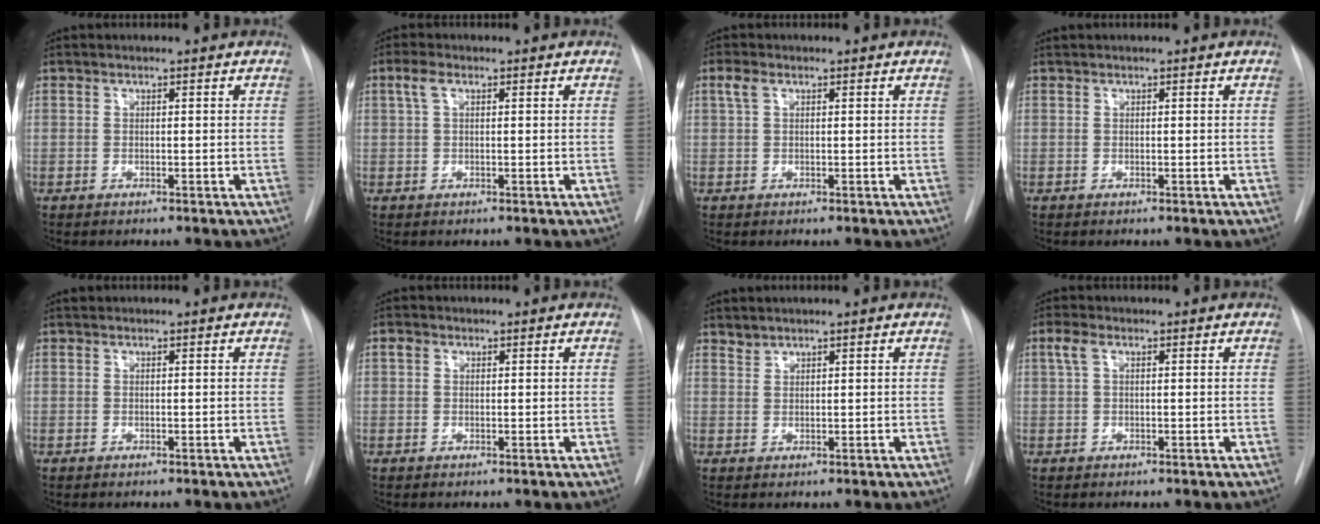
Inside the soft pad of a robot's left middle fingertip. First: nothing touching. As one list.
[{"total": 2.3, "force": [1.0, 1.0, 1.9], "torque": [-0.045, 0.017, 0.022]}, {"total": 2.0, "force": [0.9, 1.0, 1.5], "torque": [-0.037, 0.017, 0.022]}, {"total": 0.0}, {"total": 0.0}, {"total": 1.5, "force": [0.7, 1.1, 0.6], "torque": [-0.013, 0.013, 0.010]}, {"total": 1.1, "force": [1.1, 0.2, -0.1], "torque": [0.002, 0.000, 0.022]}, {"total": 2.2, "force": [0.9, 1.0, 1.7], "torque": [-0.044, 0.020, 0.021]}]